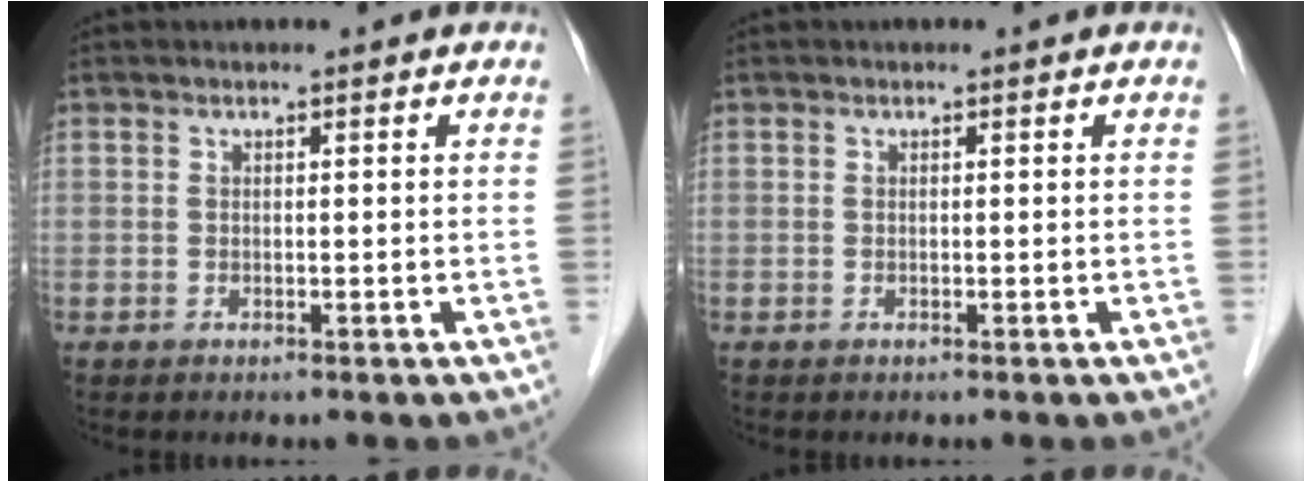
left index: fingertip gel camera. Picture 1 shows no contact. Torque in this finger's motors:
{"motor_torque": [0.00, 0.00, -0.02, 0.00]}